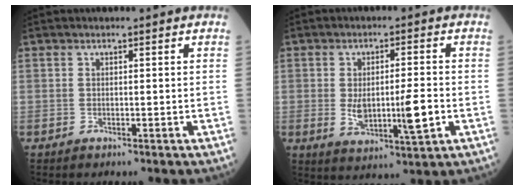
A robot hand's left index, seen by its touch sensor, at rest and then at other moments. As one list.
[{"total": 8.5, "force": [-1.3, 2.0, 8.1], "torque": [-0.145, -0.006, -0.012]}]